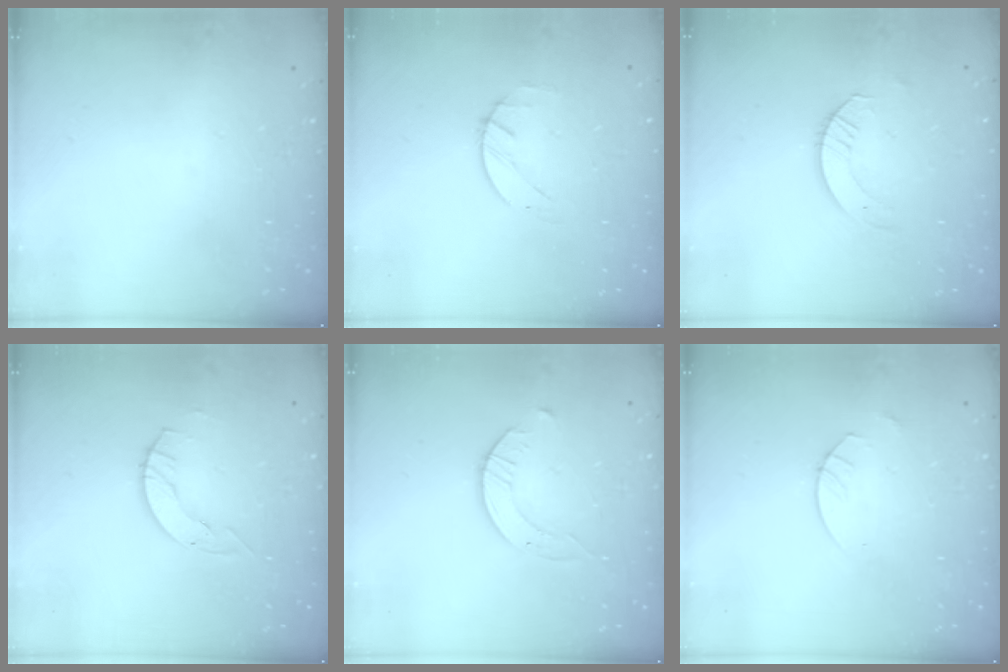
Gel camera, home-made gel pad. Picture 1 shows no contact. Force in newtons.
{"total": 1.4, "press": 1.3, "slide": 0.2}
{"total": 3.8, "press": 3.8, "slide": 0.4}
{"total": 2.1, "press": 2.1, "slide": 0.3}
{"total": 2.7, "press": 2.7, "slide": 0.3}
{"total": 2.4, "press": 2.4, "slide": 0.1}